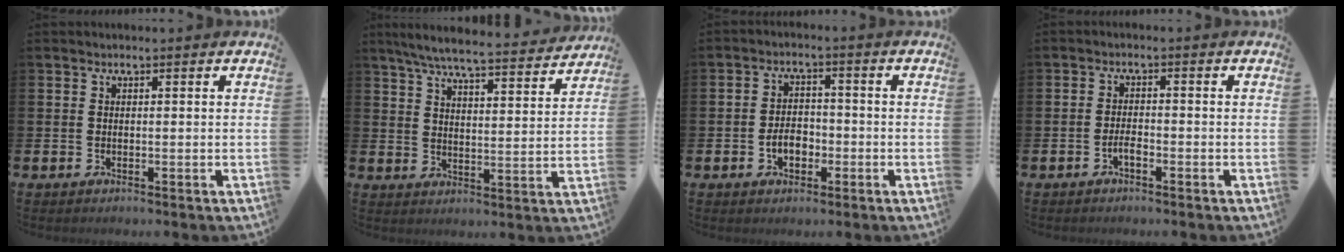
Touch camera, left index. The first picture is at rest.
{"total": 7.2, "force": [6.7, 0.5, 2.8], "torque": [-0.071, -0.045, 0.114]}
{"total": 3.7, "force": [-1.3, 2.4, 2.4], "torque": [-0.037, 0.002, -0.028]}
{"total": 1.7, "force": [-0.9, 0.6, 1.3], "torque": [-0.033, 0.006, -0.017]}